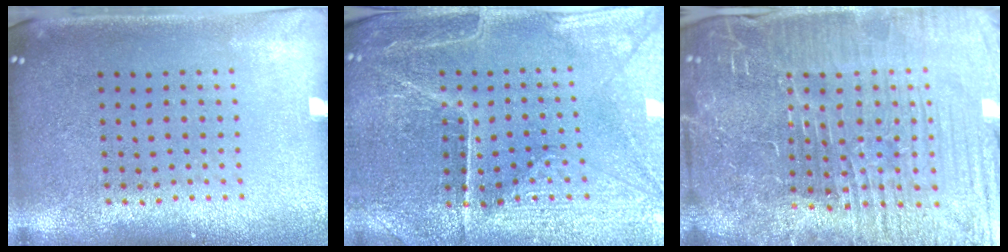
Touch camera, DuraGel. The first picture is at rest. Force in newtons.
{"total": 3.4, "press": 3.4, "slide": 0.4}
{"total": 7.5, "press": 6.6, "slide": 3.5}